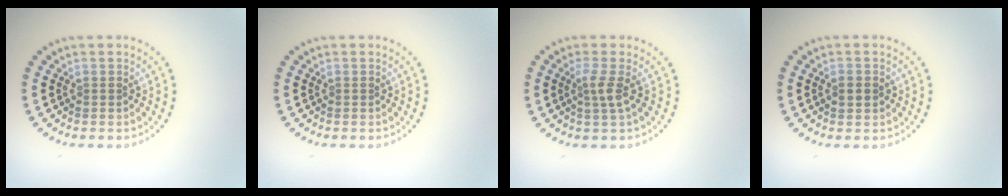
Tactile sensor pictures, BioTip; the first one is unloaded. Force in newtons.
{"total": 0.0}
{"total": 1.8, "press": 1.3, "slide": 1.2}
{"total": 1.1, "press": 1.1, "slide": 0.2}